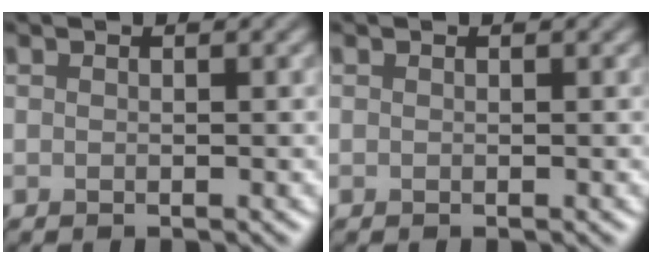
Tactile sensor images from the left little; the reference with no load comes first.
{"total": 0.0}